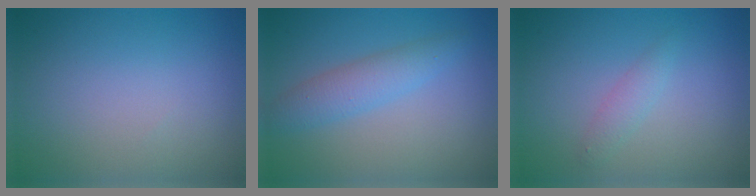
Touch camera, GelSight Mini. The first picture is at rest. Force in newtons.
{"total": 2.9, "press": 2.9, "slide": 0.1}
{"total": 1.4, "press": 1.4, "slide": 0.0}